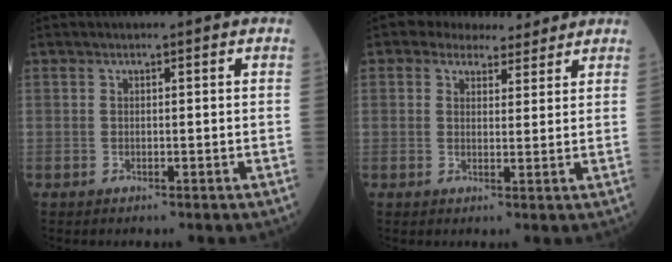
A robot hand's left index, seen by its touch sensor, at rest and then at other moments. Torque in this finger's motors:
{"motor_torque": [1.07, -1.07, 0.17, 0.07]}